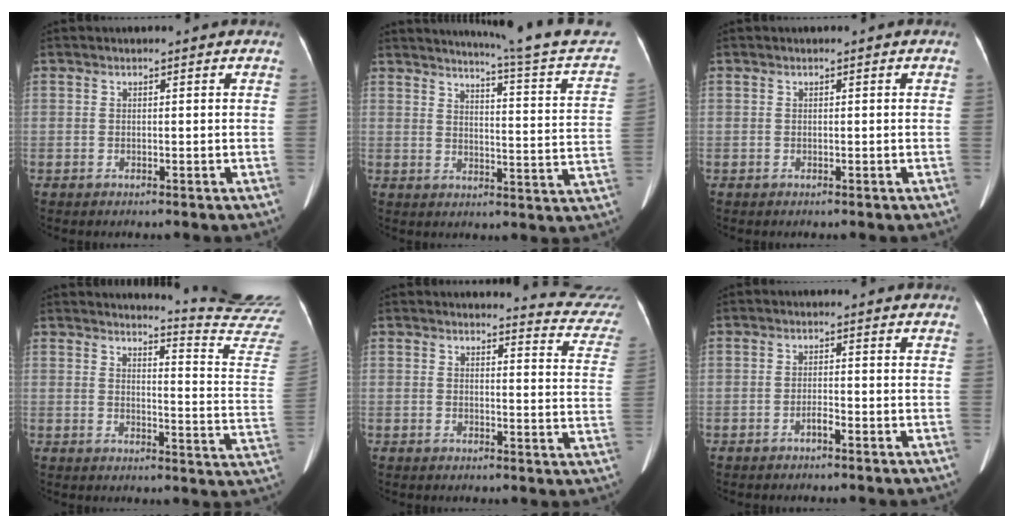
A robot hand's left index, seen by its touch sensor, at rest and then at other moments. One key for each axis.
{"total": 18.4, "fx": 17.0, "fy": -1.3, "fz": 6.8, "tx": -0.098, "ty": -0.087, "tz": 0.192}
{"total": 0.0}
{"total": 16.0, "fx": 15.8, "fy": -2.3, "fz": 1.8, "tx": -0.022, "ty": -0.161, "tz": 0.159}
{"total": 11.5, "fx": 11.5, "fy": 0.6, "fz": 0.3, "tx": 0.025, "ty": -0.097, "tz": 0.089}
{"total": 1.2, "fx": -0.9, "fy": 0.0, "fz": 0.9, "tx": -0.016, "ty": 0.001, "tz": -0.016}